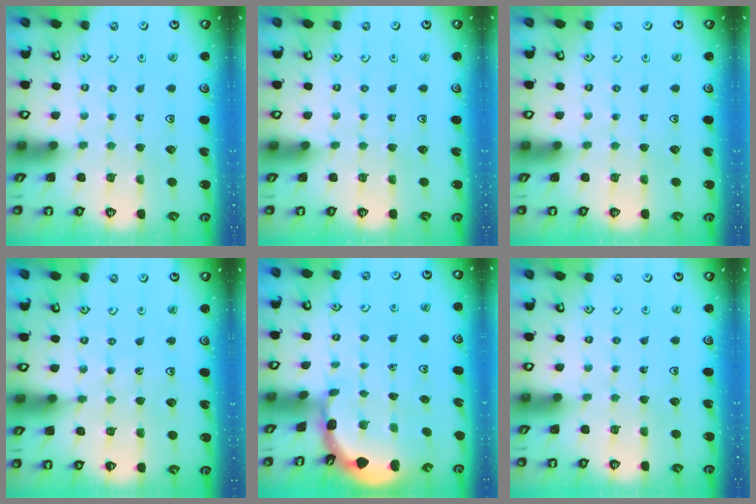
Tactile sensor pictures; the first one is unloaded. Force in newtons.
{"total": 0.0}
{"total": 0.0}
{"total": 5.8, "press": 5.5, "slide": 1.6}
{"total": 1.8, "press": 1.8, "slide": 0.1}
{"total": 0.0}